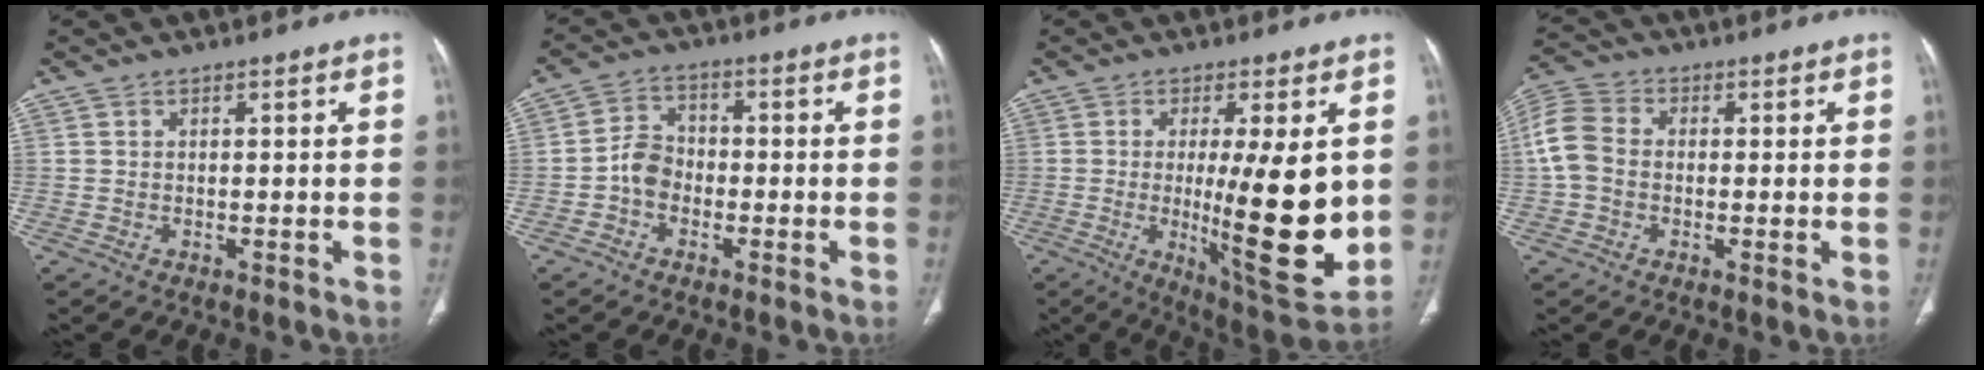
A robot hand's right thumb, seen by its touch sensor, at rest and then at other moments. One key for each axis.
{"total": 5.6, "fx": -1.8, "fy": 4.5, "fz": 2.8, "tx": -0.033, "ty": 0.024, "tz": -0.045}
{"total": 19.0, "fx": -0.5, "fy": 4.1, "fz": 18.5, "tx": -0.277, "ty": -0.041, "tz": 0.008}
{"total": 7.4, "fx": -0.2, "fy": 5.4, "fz": 5.1, "tx": -0.105, "ty": 0.016, "tz": -0.017}